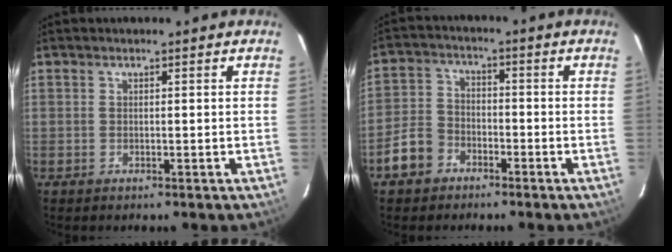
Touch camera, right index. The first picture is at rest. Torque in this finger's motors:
{"motor_torque": [0.38, -0.44, 0.00, -0.06]}